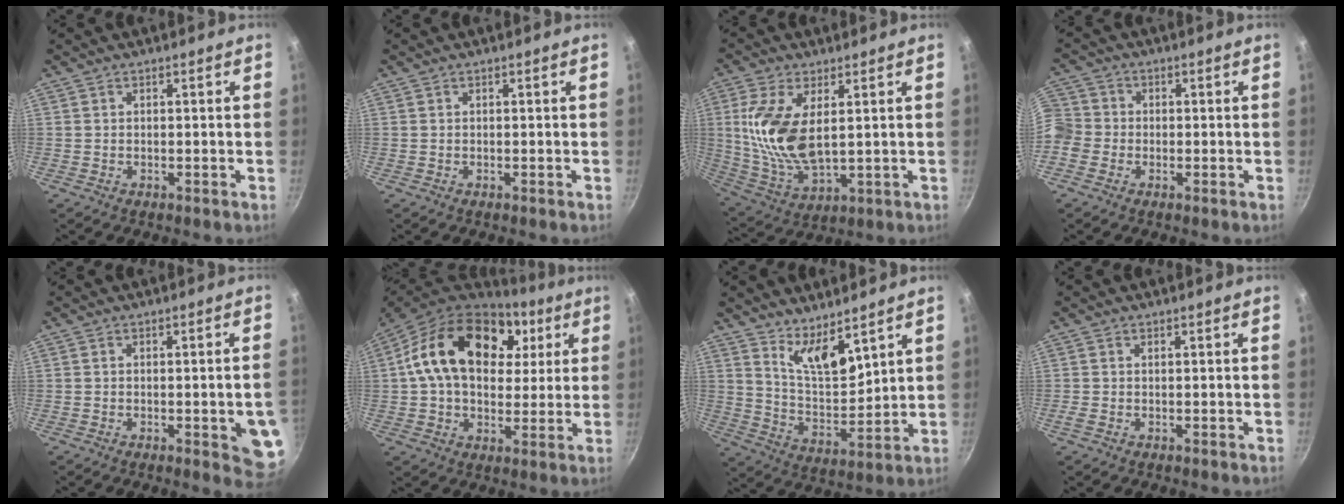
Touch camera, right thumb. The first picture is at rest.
{"total": 0.0}
{"total": 14.3, "force": [2.7, 7.1, 12.1], "torque": [-0.240, -0.017, 0.064]}
{"total": 9.0, "force": [-1.8, 8.2, 3.3], "torque": [-0.068, 0.030, -0.052]}
{"total": 7.9, "force": [-1.9, 2.5, 7.3], "torque": [-0.061, 0.004, -0.021]}
{"total": 23.7, "force": [6.9, 16.0, 16.0], "torque": [-0.257, 0.007, 0.103]}
{"total": 9.6, "force": [6.7, 3.2, 6.1], "torque": [-0.088, -0.074, 0.128]}
{"total": 0.6, "force": [0.0, 0.3, 0.5], "torque": [-0.014, 0.001, -0.001]}